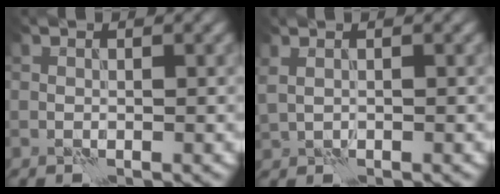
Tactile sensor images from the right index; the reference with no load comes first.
{"total": 1.7, "force": [1.0, 0.7, 1.1], "torque": [-0.020, 0.009, 0.011]}